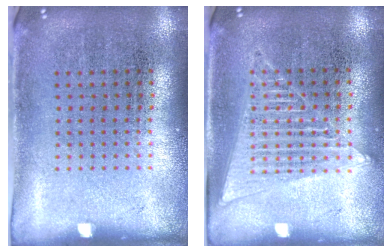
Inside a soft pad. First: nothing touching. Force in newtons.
{"total": 1.4, "press": 1.4, "slide": 0.3}